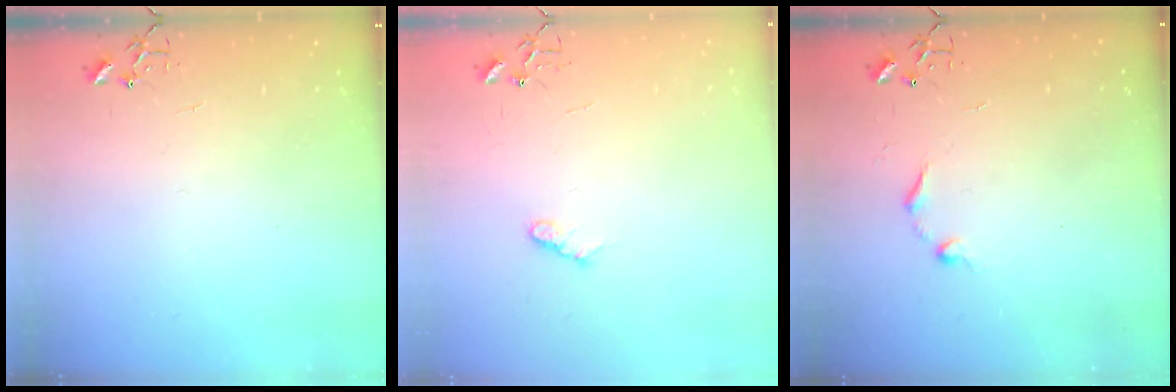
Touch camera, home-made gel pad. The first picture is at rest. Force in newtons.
{"total": 7.2, "press": 7.1, "slide": 0.7}
{"total": 7.1, "press": 7.1, "slide": 0.8}